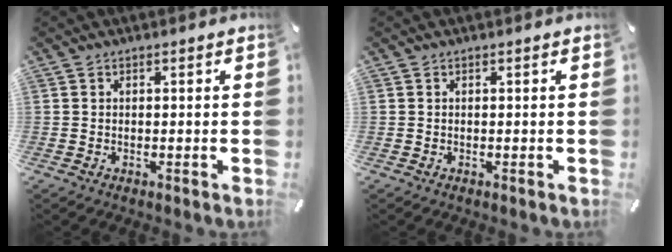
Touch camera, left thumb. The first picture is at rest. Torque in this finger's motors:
{"motor_torque": [0.00, 0.00, 0.00, 0.00, 0.00]}